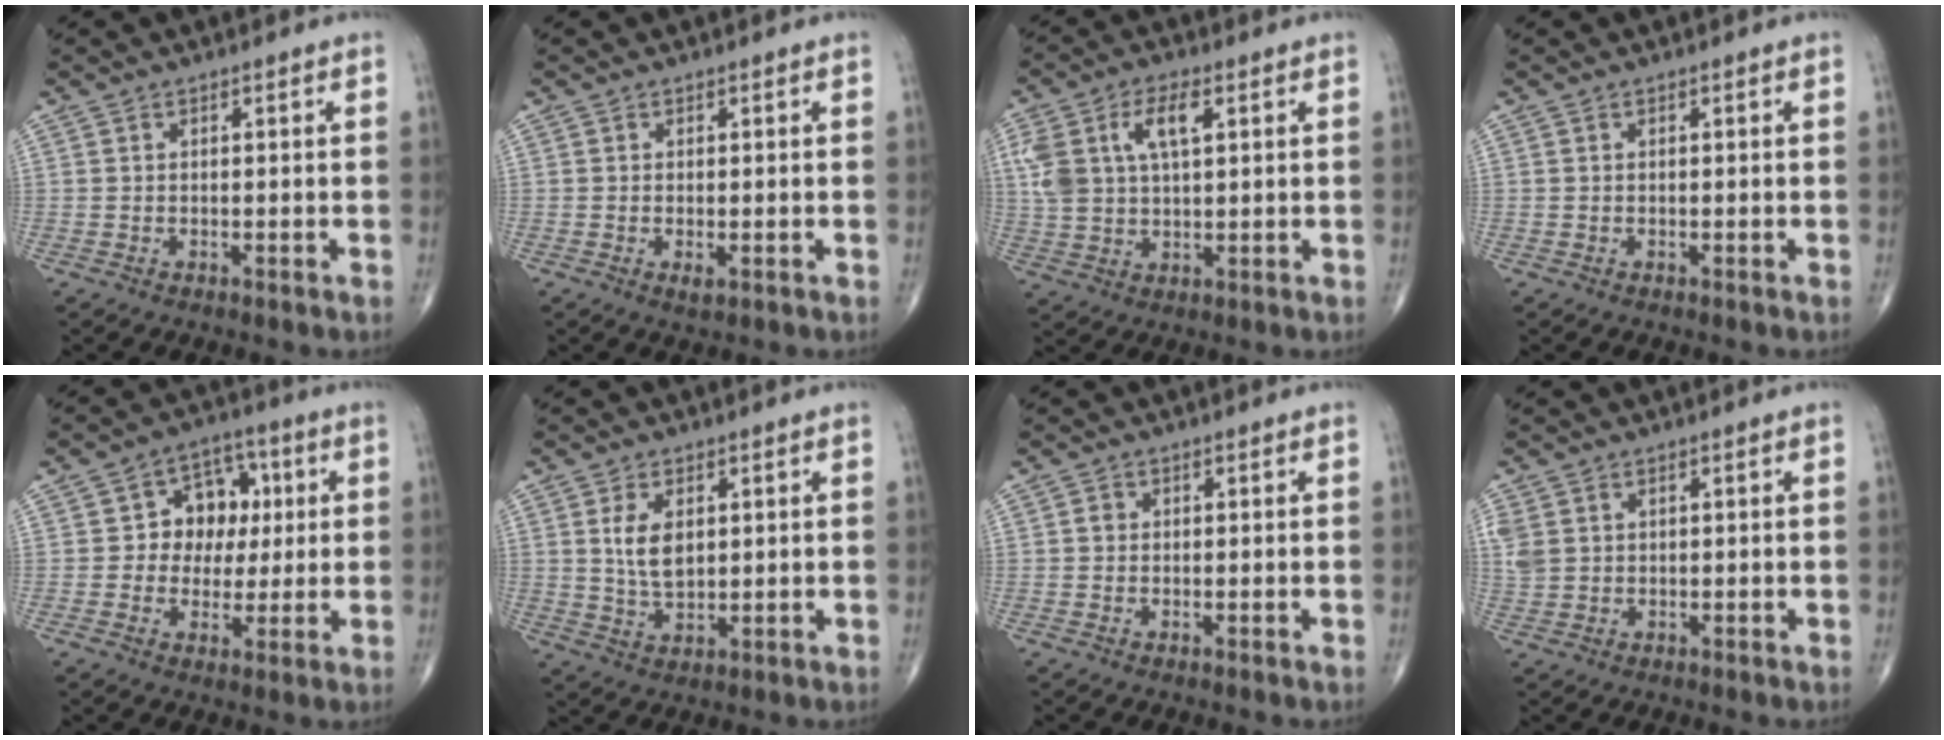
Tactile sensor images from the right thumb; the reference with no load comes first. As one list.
[{"total": 1.3, "force": [-0.4, 0.5, 1.1], "torque": [-0.022, -0.004, -0.006]}, {"total": 11.0, "force": [3.6, 5.6, 8.7], "torque": [-0.180, 0.010, 0.073]}, {"total": 0.0}, {"total": 9.8, "force": [1.2, 8.1, 5.3], "torque": [-0.016, 0.012, 0.014]}, {"total": 6.3, "force": [1.5, 3.6, 5.0], "torque": [-0.084, -0.010, 0.033]}, {"total": 1.1, "force": [0.0, 1.0, 0.4], "torque": [-0.003, 0.003, -0.001]}, {"total": 4.7, "force": [1.2, 3.8, 2.6], "torque": [-0.068, 0.003, 0.035]}]